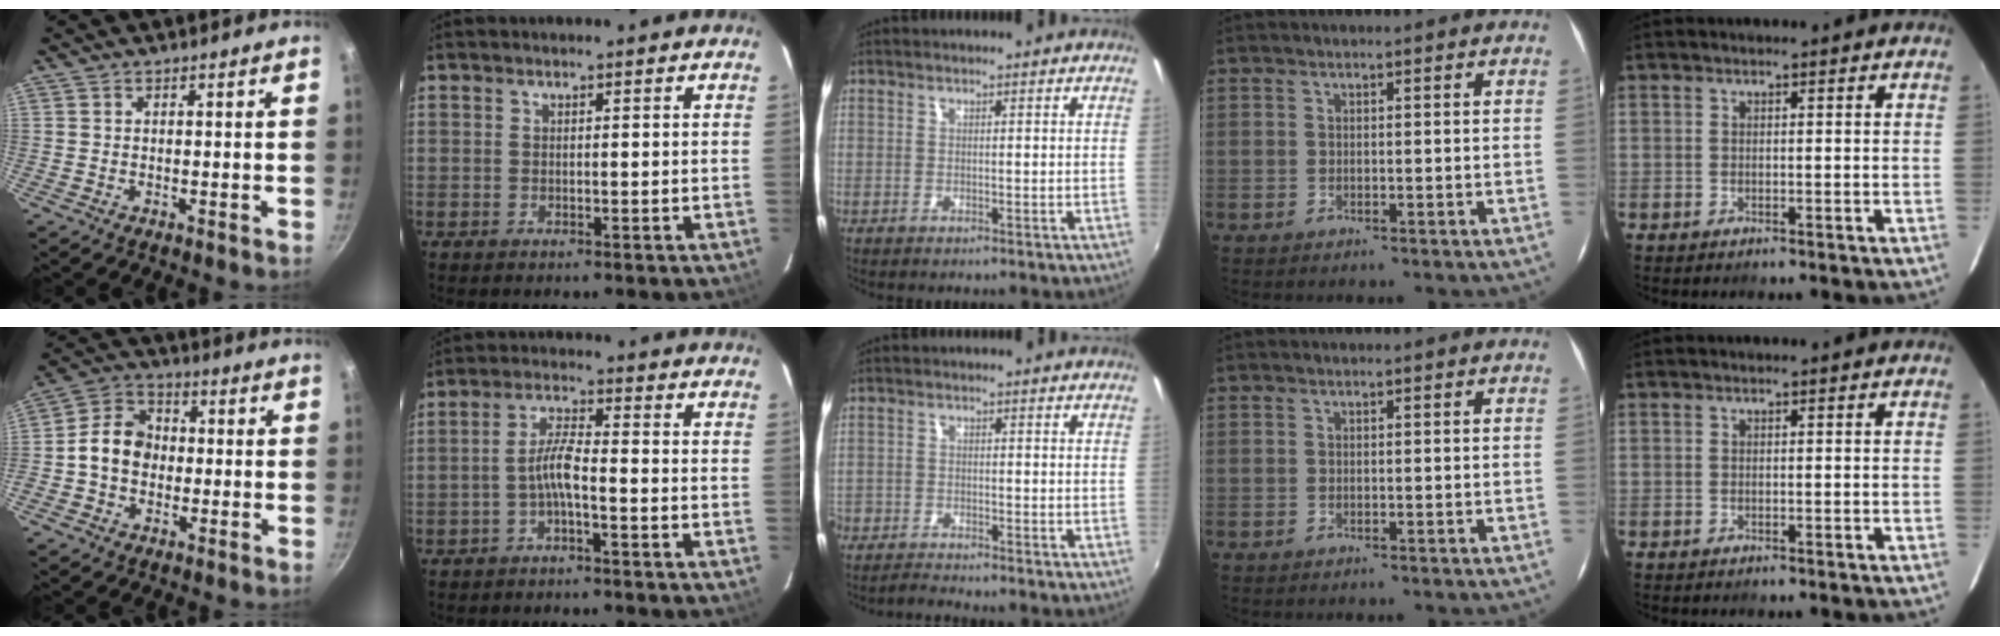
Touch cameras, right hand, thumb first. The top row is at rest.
{"thumb": {"total": 9.2, "force": [-0.8, 7.3, 5.5], "torque": [-0.069, 0.026, -0.032]}, "index": {"total": 4.1, "force": [-1.9, 0.4, 3.7], "torque": [-0.079, 0.010, -0.037]}, "middle": {"total": 2.8, "force": [-2.8, 0.2, 0.1], "torque": [-0.018, -0.010, -0.061]}}